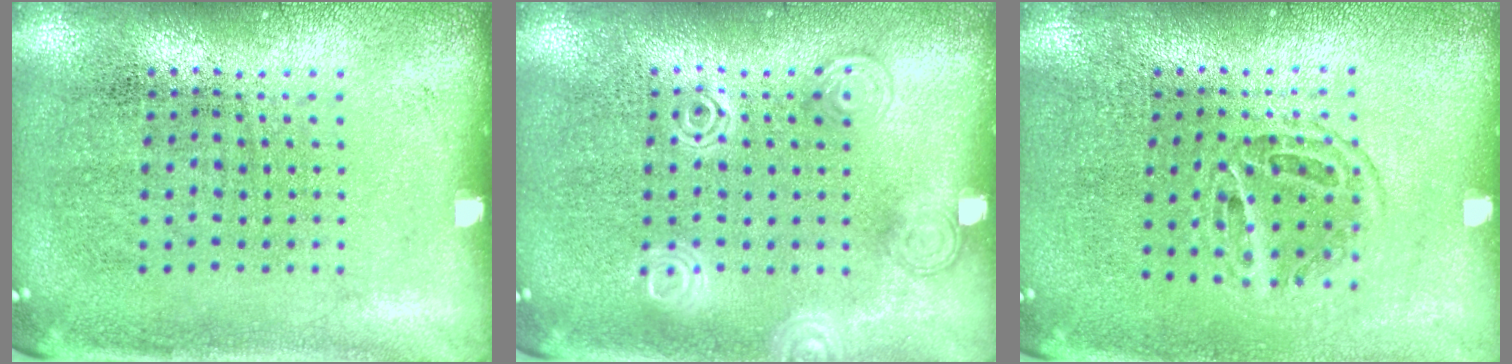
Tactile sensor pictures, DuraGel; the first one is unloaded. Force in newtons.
{"total": 2.1, "press": 2.0, "slide": 0.3}
{"total": 1.2, "press": 1.0, "slide": 0.6}